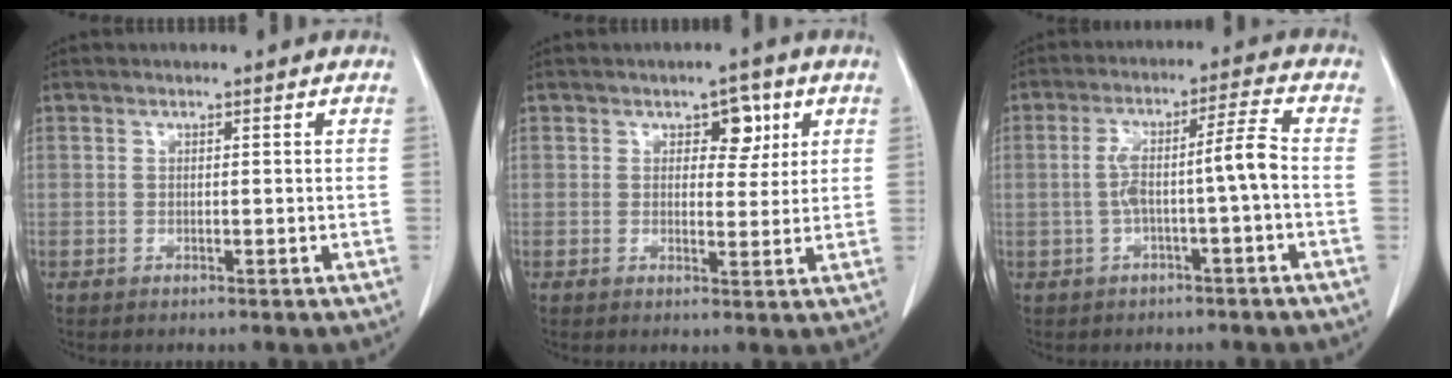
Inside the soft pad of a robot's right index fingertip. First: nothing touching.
{"total": 4.1, "force": [1.8, 2.4, 2.8], "torque": [-0.030, 0.006, 0.025]}
{"total": 6.7, "force": [-1.3, -0.2, 6.6], "torque": [-0.125, 0.028, -0.016]}